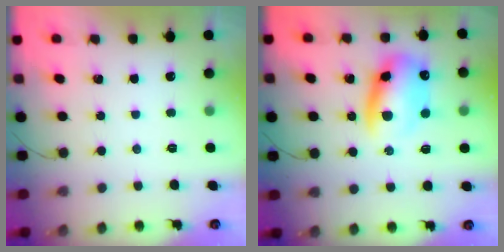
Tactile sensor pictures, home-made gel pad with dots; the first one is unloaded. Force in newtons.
{"total": 11.6, "press": 11.3, "slide": 2.4}